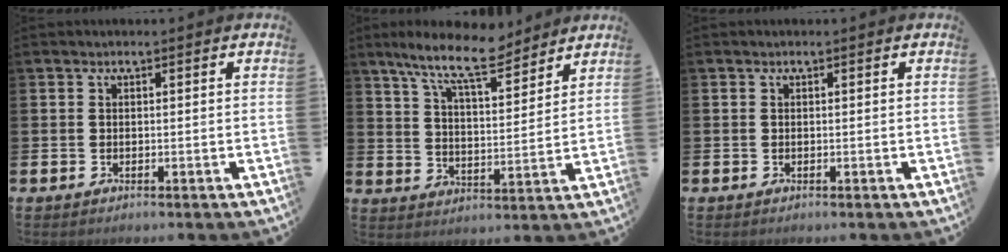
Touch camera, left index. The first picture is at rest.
{"total": 10.6, "force": [9.1, 2.3, 4.9], "torque": [-0.113, -0.039, 0.161]}
{"total": 0.0}